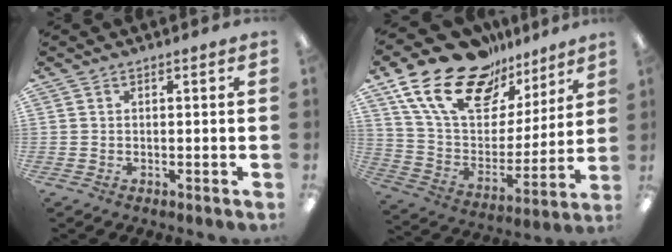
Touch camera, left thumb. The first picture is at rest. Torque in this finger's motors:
{"motor_torque": [0.77, 0.78, 1.45, -1.32, 0.26]}